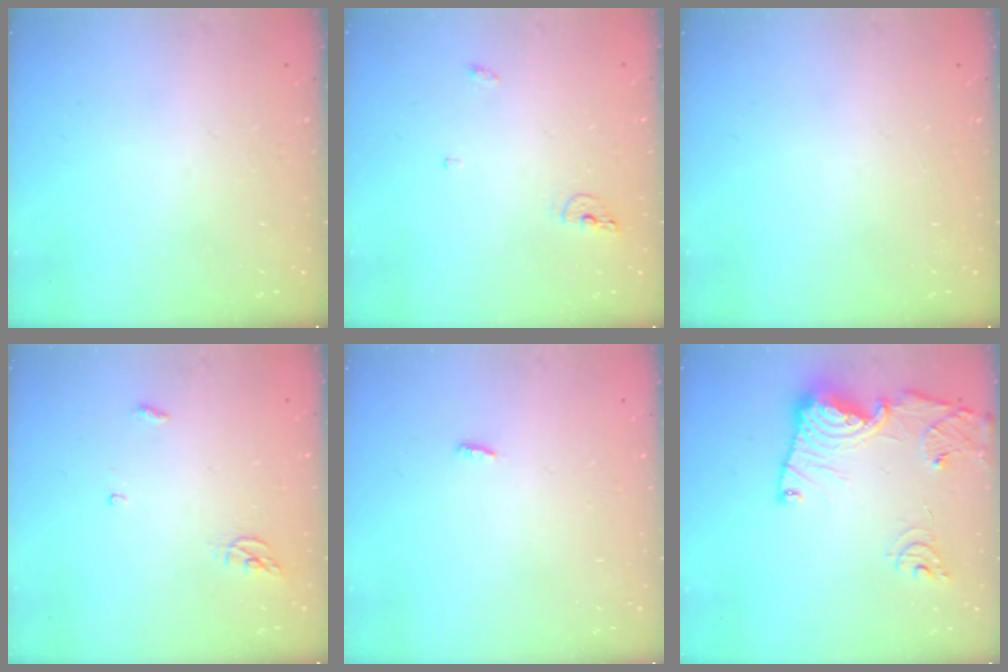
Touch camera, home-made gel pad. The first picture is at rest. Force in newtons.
{"total": 5.7, "press": 5.6, "slide": 1.2}
{"total": 0.0}
{"total": 3.5, "press": 3.5, "slide": 0.2}
{"total": 2.8, "press": 2.7, "slide": 0.8}
{"total": 16.7, "press": 16.6, "slide": 1.6}